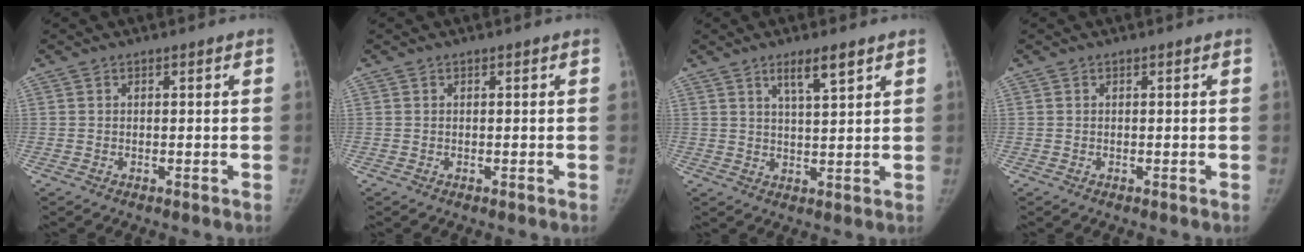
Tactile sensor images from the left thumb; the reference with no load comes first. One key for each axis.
{"total": 0.0}
{"total": 5.2, "fx": 3.3, "fy": 0.8, "fz": 3.9, "tx": -0.065, "ty": -0.021, "tz": 0.060}
{"total": 0.0}